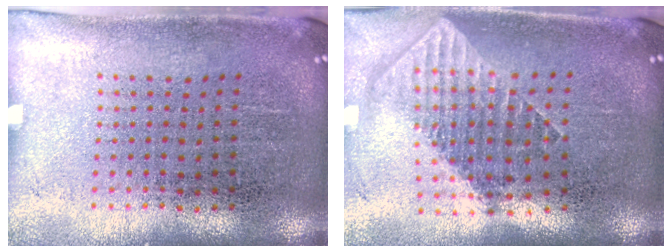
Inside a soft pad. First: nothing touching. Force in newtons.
{"total": 1.9, "press": 1.5, "slide": 1.1}